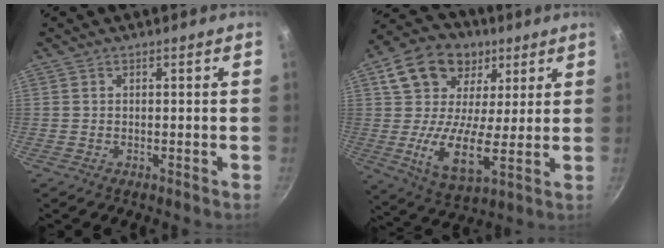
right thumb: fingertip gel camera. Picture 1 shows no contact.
{"total": 18.7, "force": [5.1, 13.0, 12.4], "torque": [-0.193, -0.006, 0.078]}